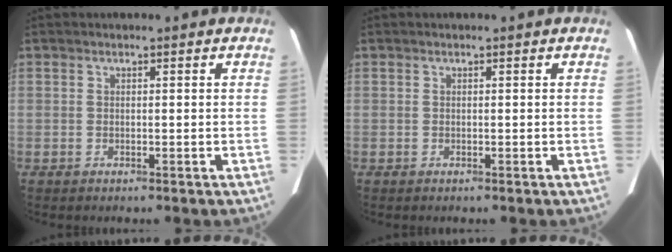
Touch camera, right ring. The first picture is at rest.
{"total": 0.0}